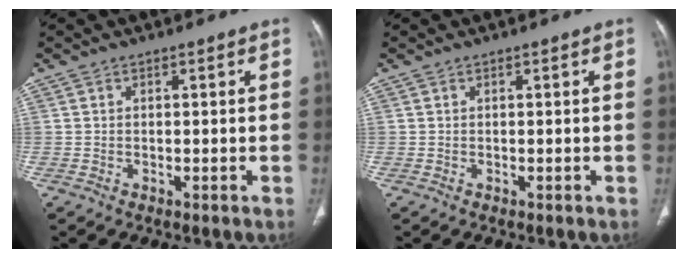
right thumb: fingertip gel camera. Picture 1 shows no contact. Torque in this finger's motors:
{"motor_torque": [0.00, 0.00, 0.00, 0.00, 0.00]}